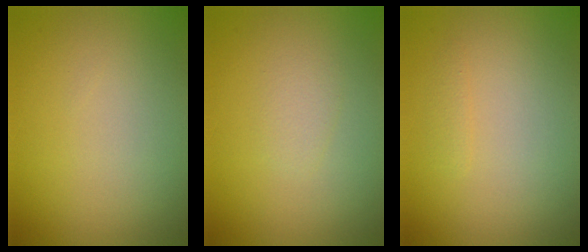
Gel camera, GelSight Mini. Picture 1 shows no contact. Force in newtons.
{"total": 0.9, "press": 0.9, "slide": 0.1}
{"total": 0.6, "press": 0.6, "slide": 0.1}